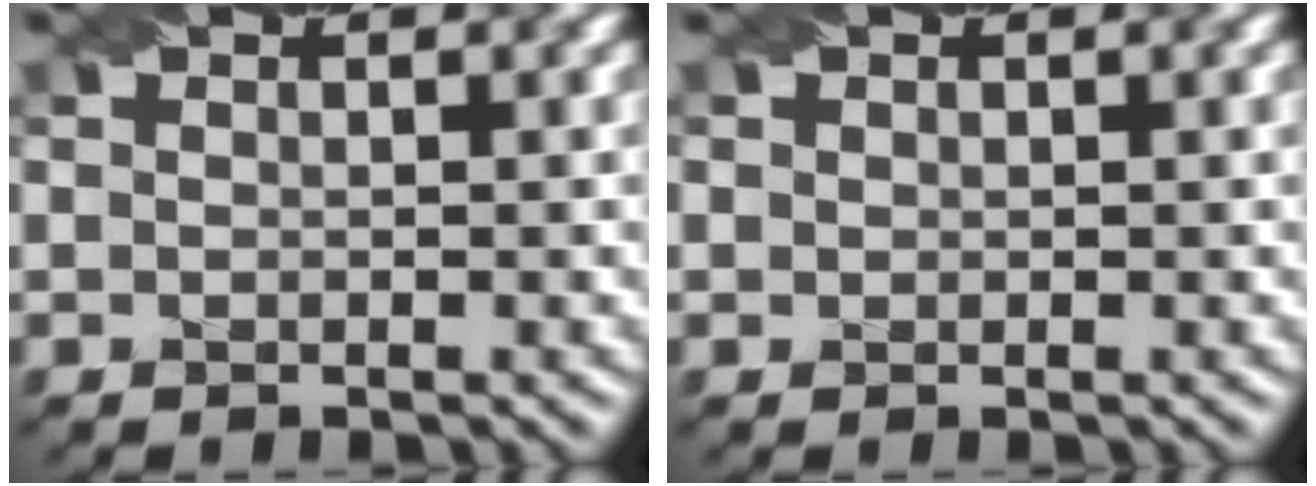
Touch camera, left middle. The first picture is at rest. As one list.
[{"total": 0.5, "force": [0.1, 0.5, 0.1], "torque": [0.001, -0.001, 0.000]}]